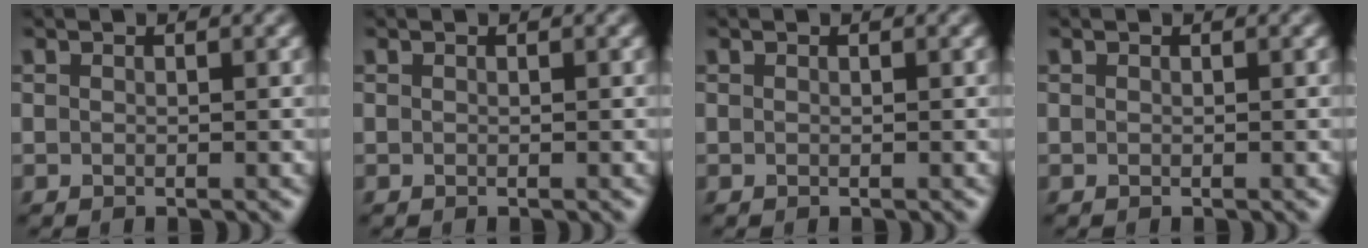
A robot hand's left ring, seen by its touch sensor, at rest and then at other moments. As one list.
[{"total": 0.0}, {"total": 0.0}, {"total": 0.0}]